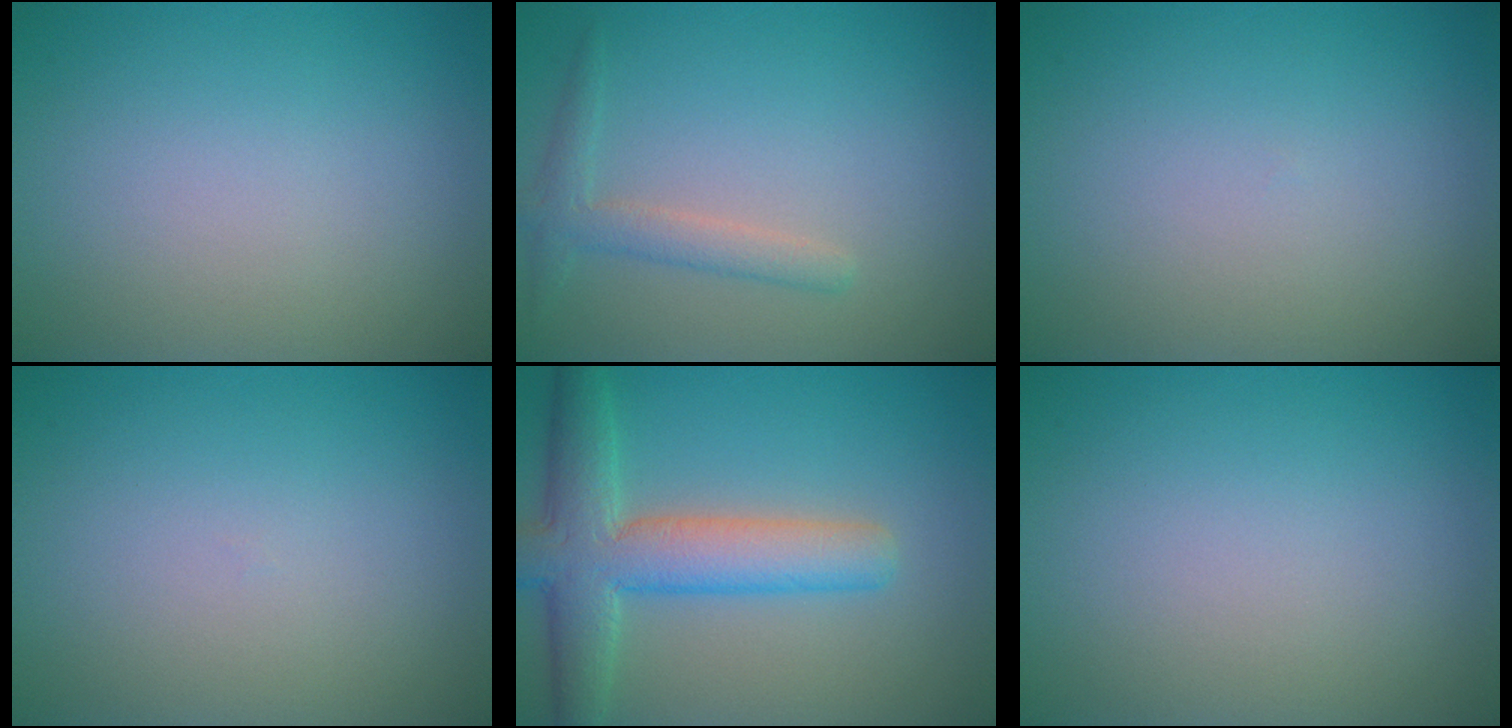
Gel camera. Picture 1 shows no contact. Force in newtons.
{"total": 2.1, "press": 2.1, "slide": 0.0}
{"total": 0.0}
{"total": 0.0}
{"total": 6.8, "press": 6.8, "slide": 0.3}
{"total": 0.0}